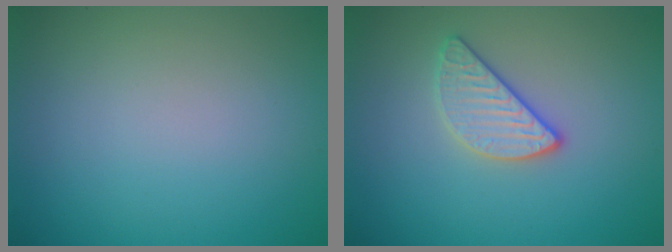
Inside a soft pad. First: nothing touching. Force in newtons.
{"total": 2.6, "press": 2.5, "slide": 0.7}